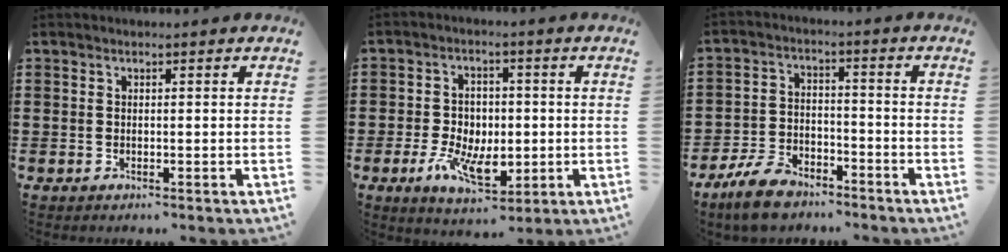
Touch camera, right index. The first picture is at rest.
{"total": 7.4, "force": [-2.0, 4.8, 5.3], "torque": [-0.115, 0.009, -0.038]}
{"total": 7.1, "force": [-5.8, 2.9, 2.9], "torque": [-0.070, 0.018, -0.114]}